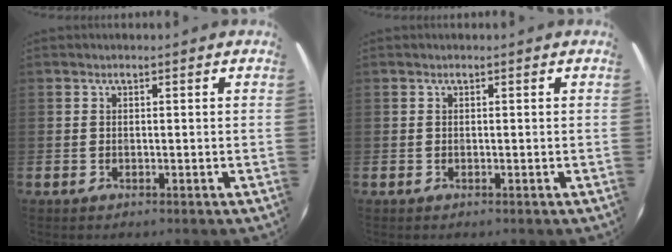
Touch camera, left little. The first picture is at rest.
{"total": 0.0}